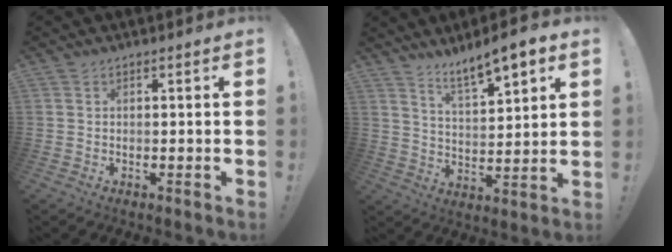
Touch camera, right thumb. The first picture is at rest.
{"total": 8.9, "force": [7.2, 1.8, 5.0], "torque": [-0.081, -0.052, 0.123]}